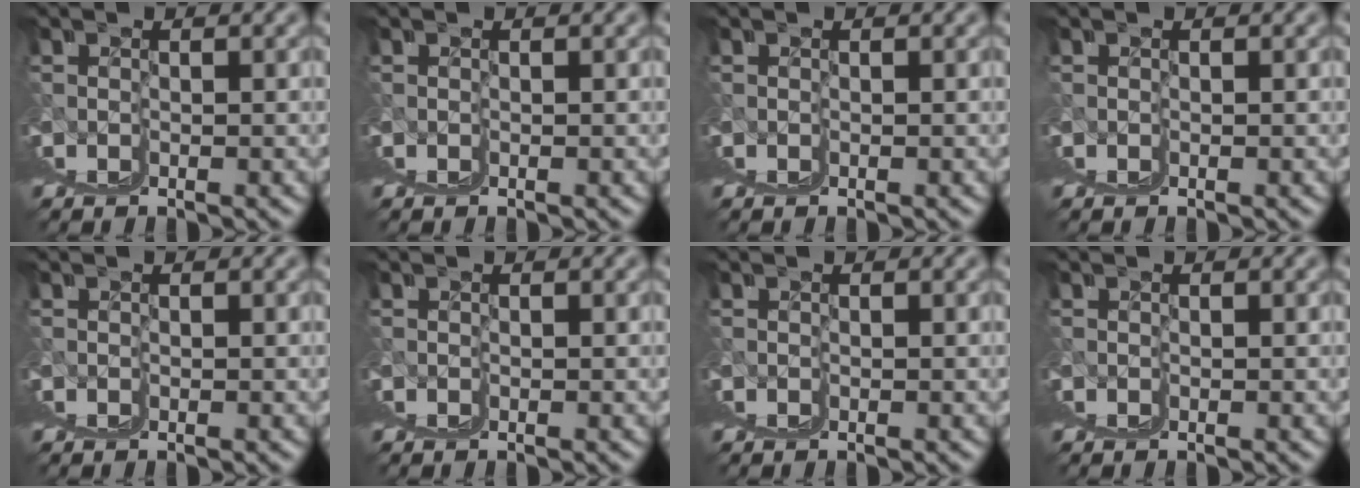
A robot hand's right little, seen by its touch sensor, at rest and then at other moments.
{"total": 0.0}
{"total": 0.0}
{"total": 0.5, "force": [0.1, -0.4, -0.4], "torque": [0.008, 0.002, 0.000]}
{"total": 0.0}
{"total": 0.0}
{"total": 0.0}
{"total": 0.0}